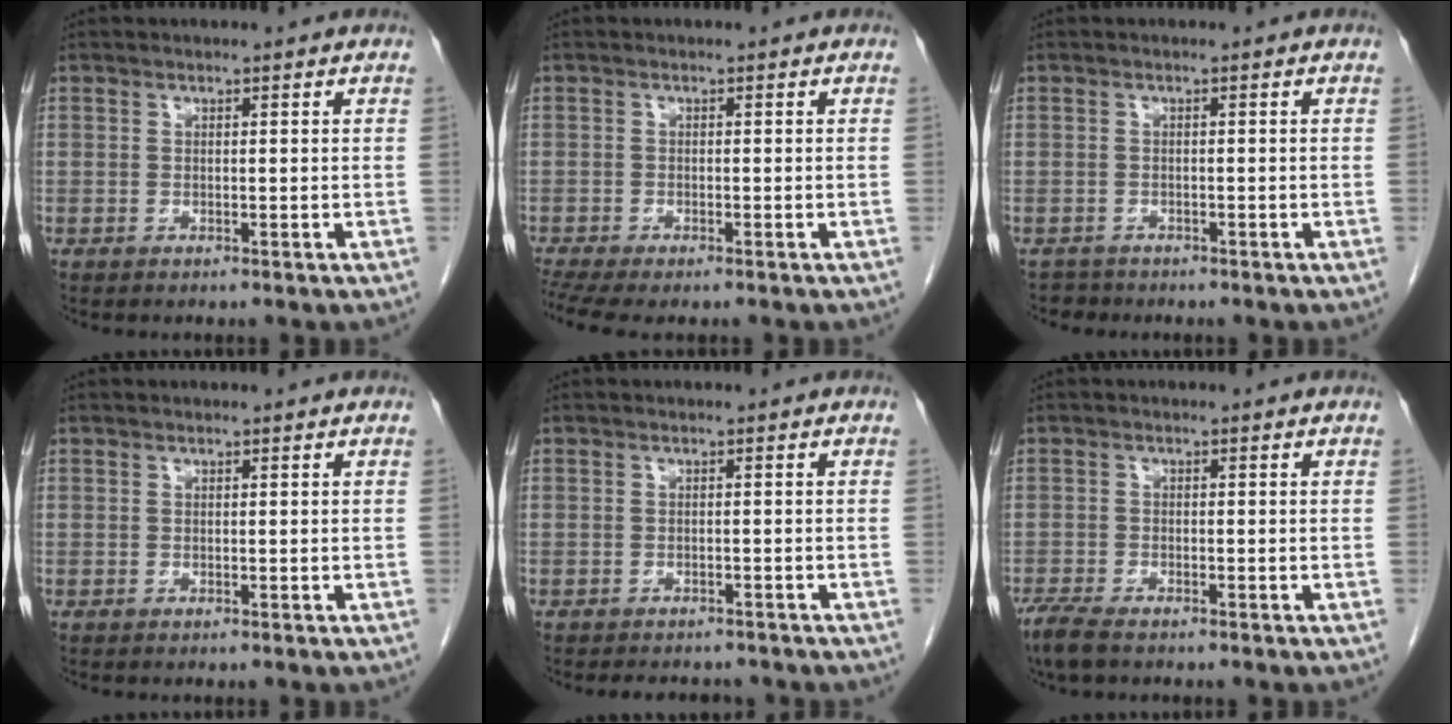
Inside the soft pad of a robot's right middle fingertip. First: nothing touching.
{"total": 5.1, "force": [-4.0, 1.1, 3.0], "torque": [-0.057, -0.008, -0.068]}
{"total": 1.4, "force": [-1.2, 0.6, -0.4], "torque": [0.002, 0.000, -0.020]}
{"total": 0.0}
{"total": 4.9, "force": [-4.5, 1.7, 1.2], "torque": [-0.015, -0.003, -0.054]}
{"total": 4.7, "force": [-3.7, 1.2, 2.7], "torque": [-0.059, -0.013, -0.064]}